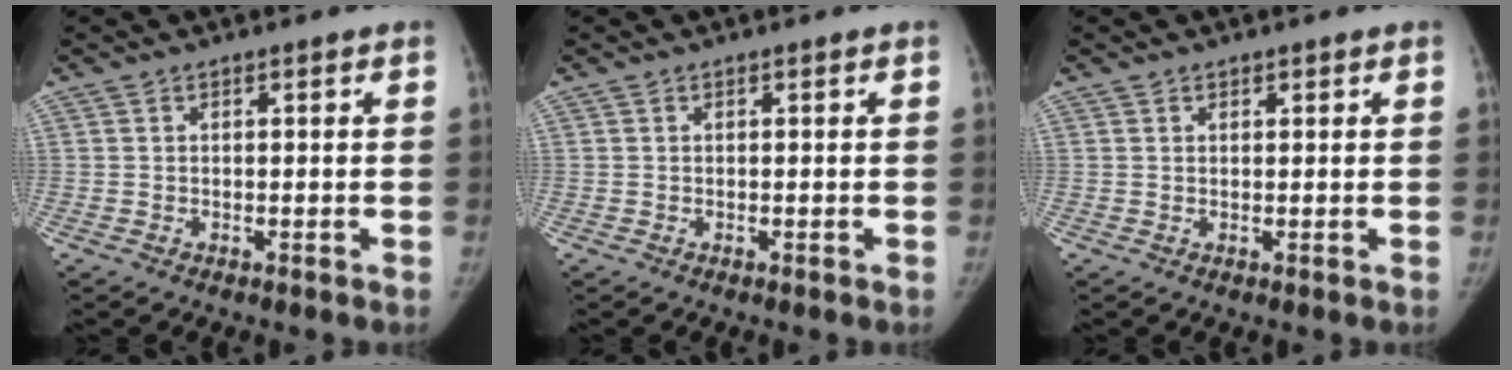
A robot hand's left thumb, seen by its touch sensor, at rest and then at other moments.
{"total": 0.0}
{"total": 0.6, "force": [0.5, 0.4, 0.1], "torque": [0.005, -0.003, 0.005]}